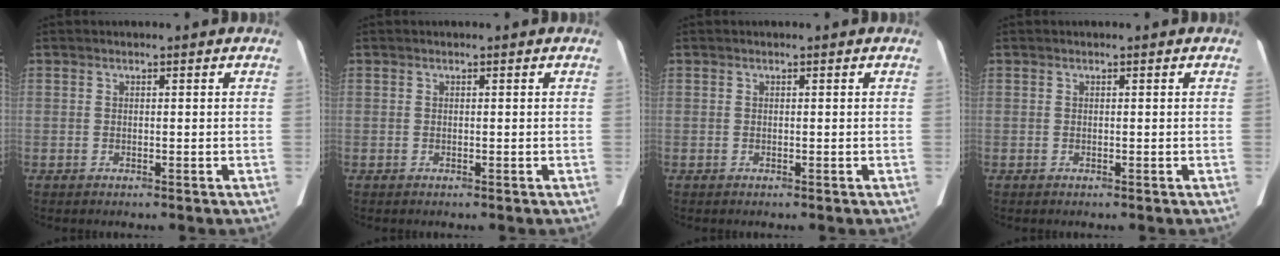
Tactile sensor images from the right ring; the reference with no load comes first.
{"total": 0.0}
{"total": 0.0}
{"total": 0.0}